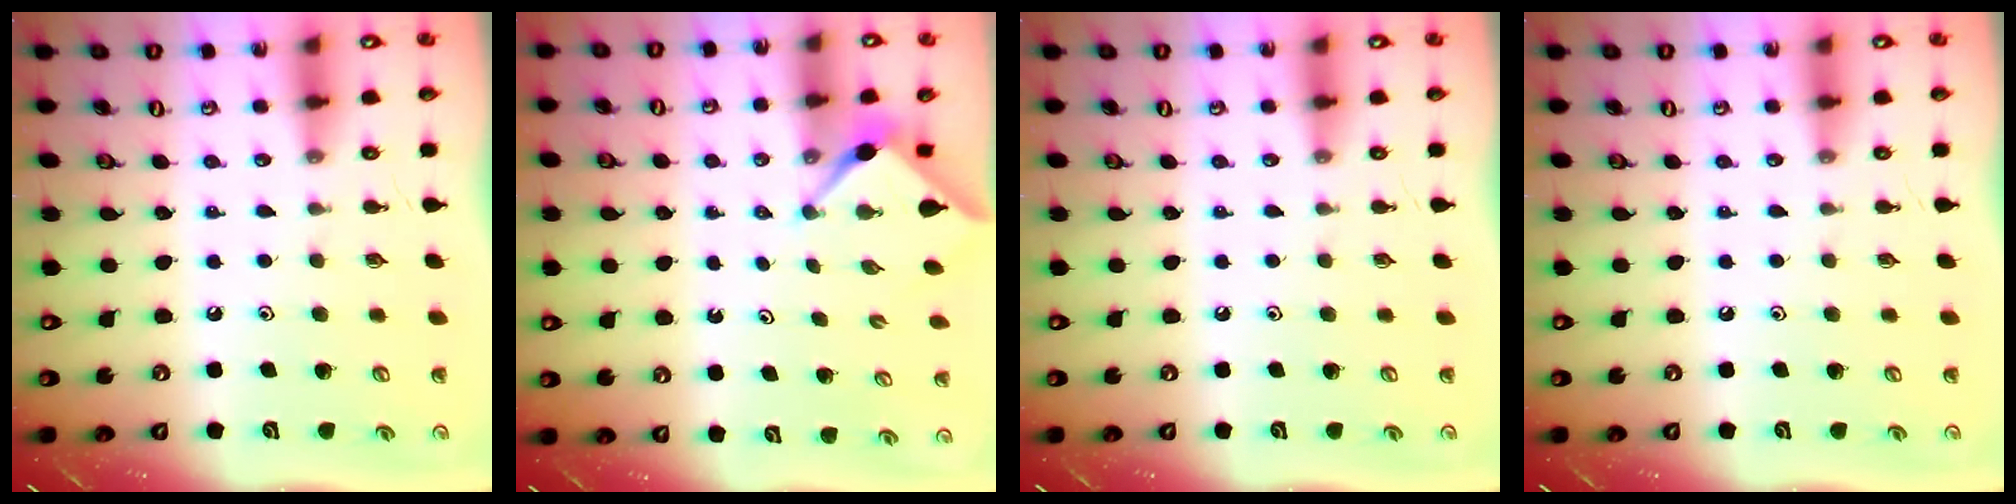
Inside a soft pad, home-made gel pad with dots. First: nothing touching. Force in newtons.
{"total": 2.9, "press": 2.9, "slide": 0.4}
{"total": 0.0}
{"total": 0.0}